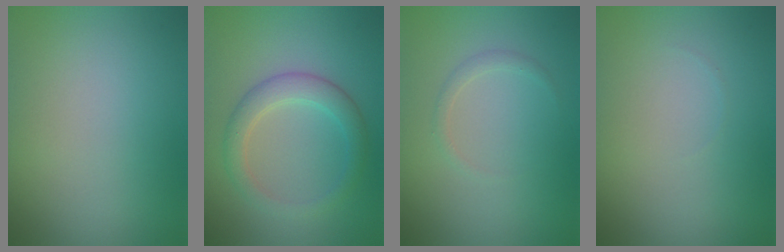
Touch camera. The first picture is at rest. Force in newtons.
{"total": 3.2, "press": 3.2, "slide": 0.2}
{"total": 0.8, "press": 0.8, "slide": 0.2}
{"total": 0.0}